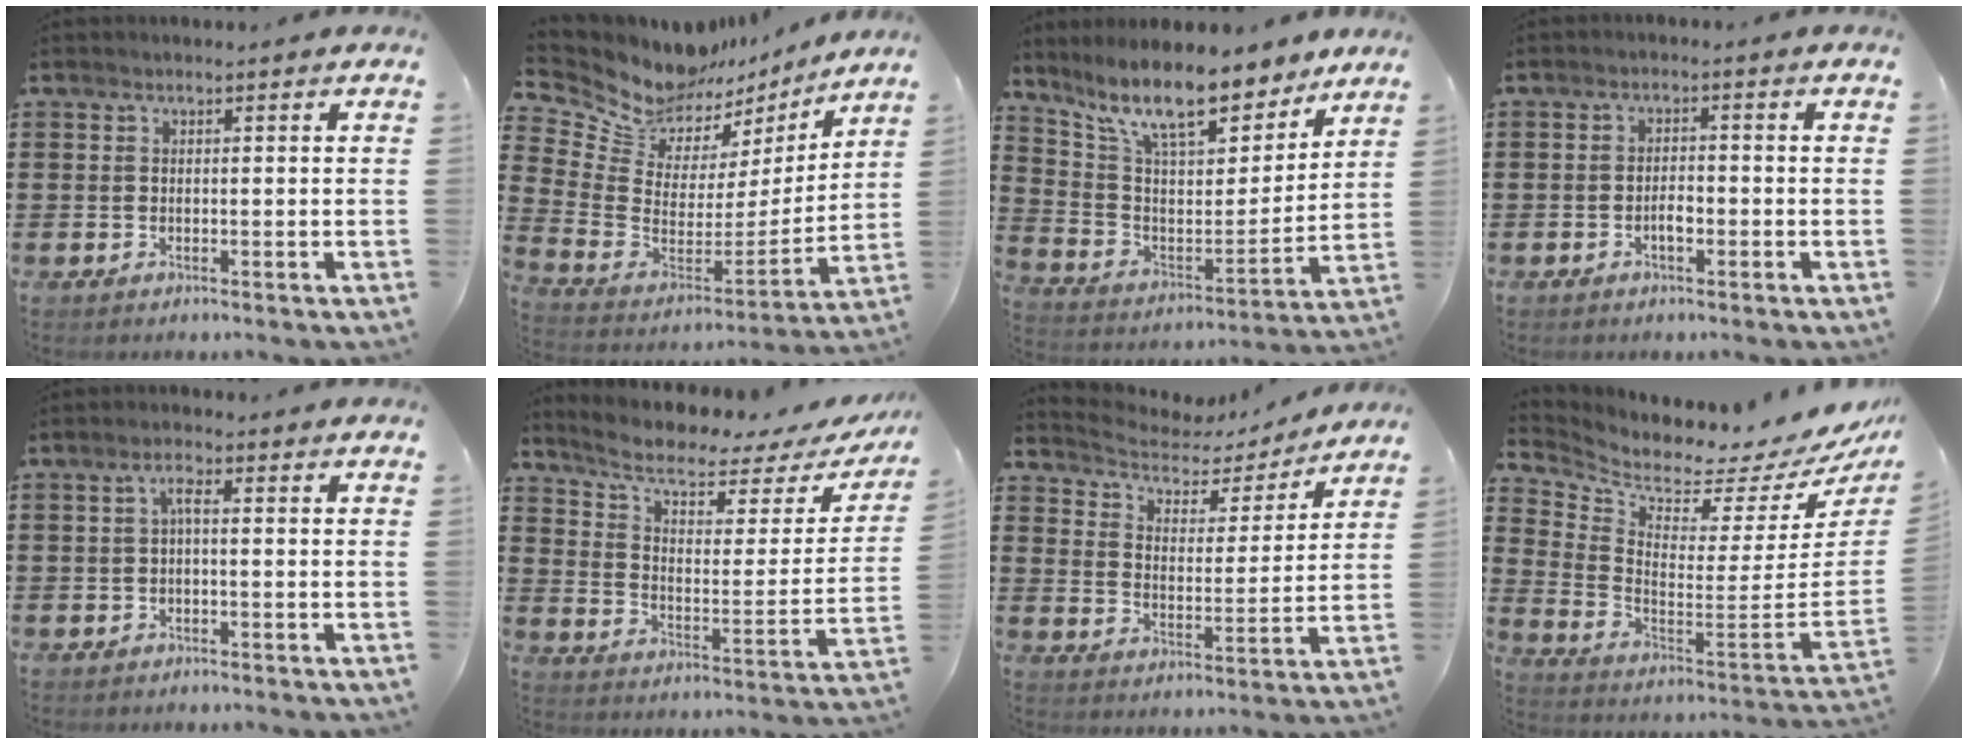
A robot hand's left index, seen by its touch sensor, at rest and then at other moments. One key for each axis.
{"total": 9.7, "fx": 8.6, "fy": 4.0, "fz": 1.7, "tx": -0.091, "ty": -0.065, "tz": 0.157}
{"total": 12.9, "fx": 10.2, "fy": 3.4, "fz": 7.2, "tx": -0.162, "ty": -0.057, "tz": 0.176}
{"total": 2.3, "fx": -0.9, "fy": 0.8, "fz": 1.9, "tx": -0.037, "ty": 0.003, "tz": -0.018}
{"total": 2.2, "fx": -0.3, "fy": 0.7, "fz": 2.0, "tx": -0.043, "ty": 0.009, "tz": -0.008}
{"total": 6.9, "fx": 5.0, "fy": 2.2, "fz": 4.2, "tx": -0.098, "ty": -0.033, "tz": 0.083}
{"total": 4.2, "fx": 3.9, "fy": 1.4, "fz": 0.9, "tx": -0.045, "ty": -0.033, "tz": 0.058}
{"total": 2.5, "fx": 2.2, "fy": 0.6, "fz": 1.0, "tx": -0.035, "ty": -0.059, "tz": 0.028}